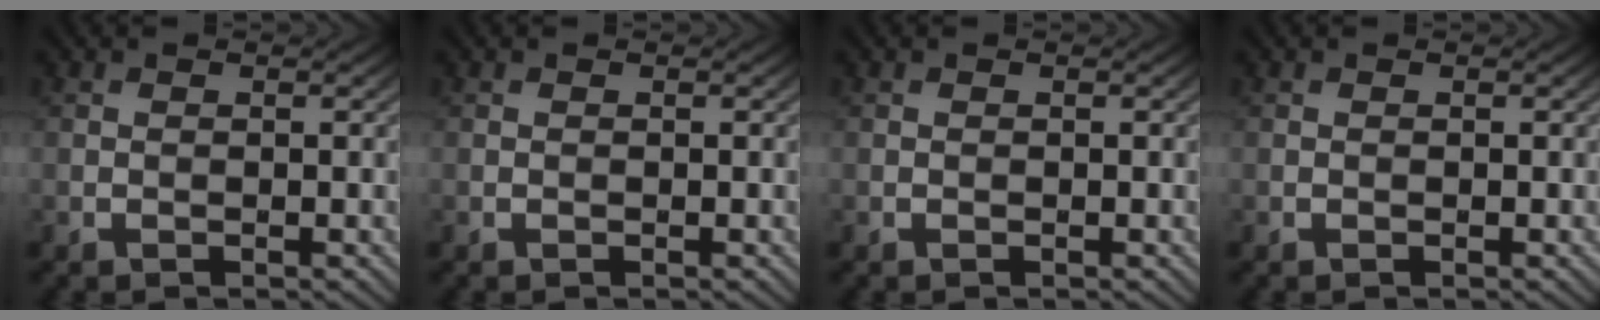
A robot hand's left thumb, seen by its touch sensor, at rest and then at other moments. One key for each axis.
{"total": 0.0}
{"total": 0.0}
{"total": 0.0}